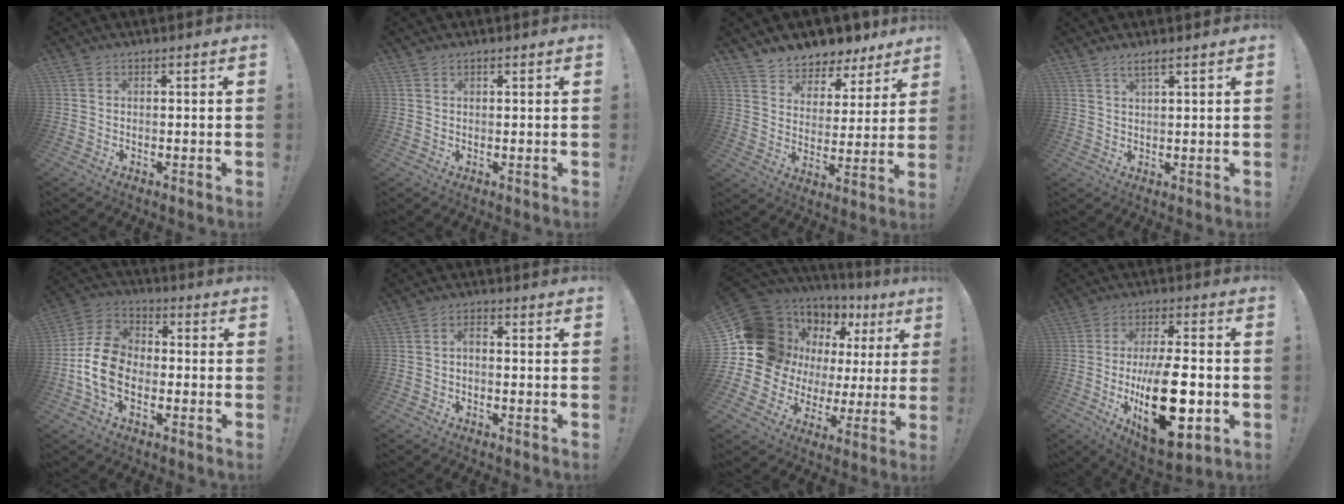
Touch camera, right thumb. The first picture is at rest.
{"total": 0.7, "force": [0.5, 0.1, 0.4], "torque": [-0.009, 0.000, 0.010]}
{"total": 7.0, "force": [6.1, 3.5, 0.5], "torque": [-0.022, -0.056, 0.117]}
{"total": 2.8, "force": [1.9, 0.1, 2.0], "torque": [-0.042, -0.005, 0.033]}
{"total": 12.5, "force": [-3.7, 8.8, 8.1], "torque": [-0.156, 0.034, -0.063]}
{"total": 2.2, "force": [-1.3, 0.7, 1.6], "torque": [-0.043, 0.009, -0.025]}
{"total": 15.9, "force": [6.1, 12.0, 8.3], "torque": [-0.121, -0.073, 0.146]}
{"total": 23.3, "force": [-4.7, 10.0, 20.6], "torque": [-0.347, 0.006, -0.062]}